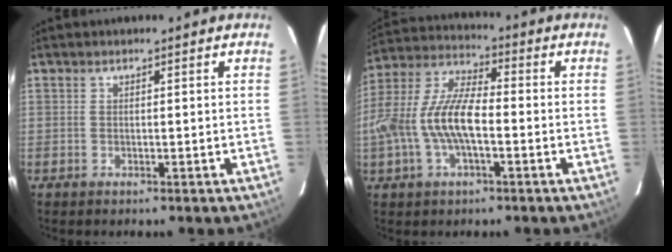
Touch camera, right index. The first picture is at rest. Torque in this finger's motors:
{"motor_torque": [1.10, -0.53, 0.53, 0.21]}